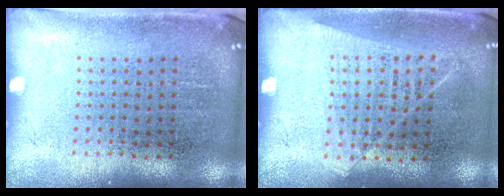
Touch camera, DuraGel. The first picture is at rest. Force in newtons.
{"total": 1.1, "press": 1.0, "slide": 0.6}